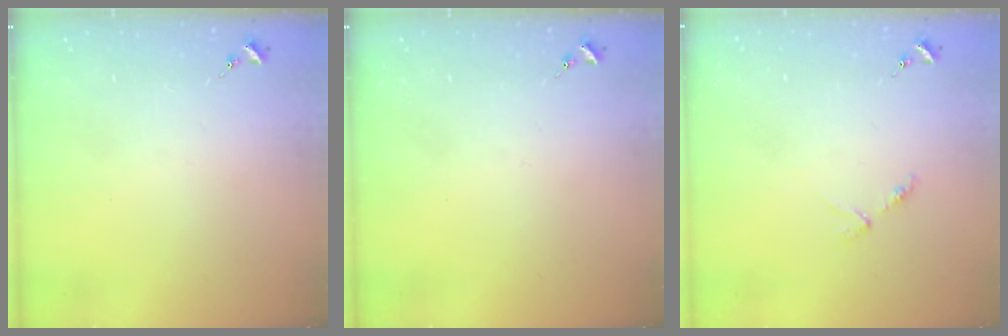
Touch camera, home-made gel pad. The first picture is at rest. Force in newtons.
{"total": 0.0}
{"total": 2.8, "press": 2.8, "slide": 0.5}